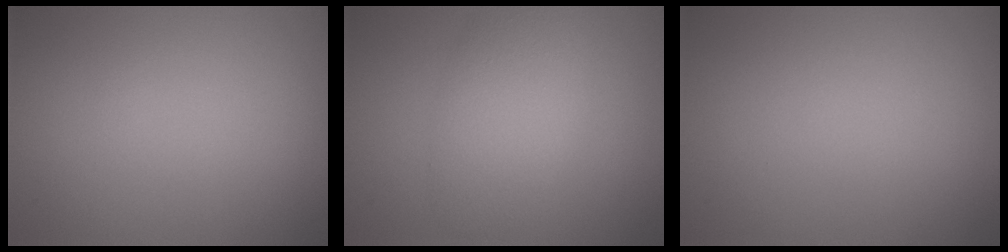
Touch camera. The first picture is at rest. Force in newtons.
{"total": 4.8, "press": 4.7, "slide": 0.2}
{"total": 0.0}